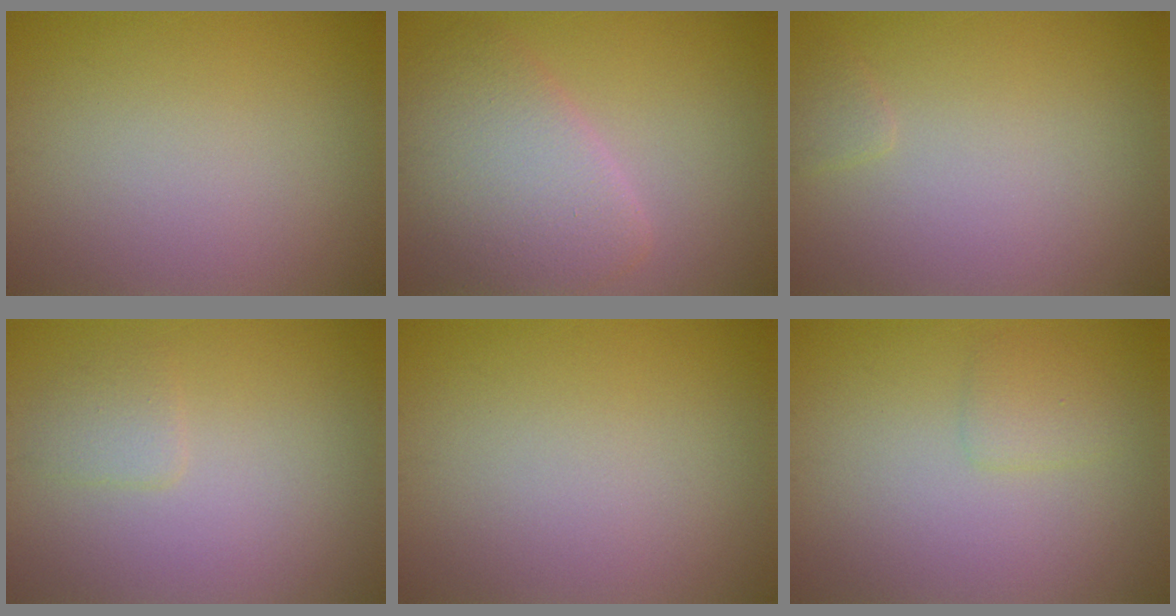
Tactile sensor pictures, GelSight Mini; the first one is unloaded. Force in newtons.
{"total": 6.1, "press": 6.1, "slide": 0.6}
{"total": 0.8, "press": 0.8, "slide": 0.0}
{"total": 1.4, "press": 1.4, "slide": 0.1}
{"total": 0.0}
{"total": 1.4, "press": 1.4, "slide": 0.1}